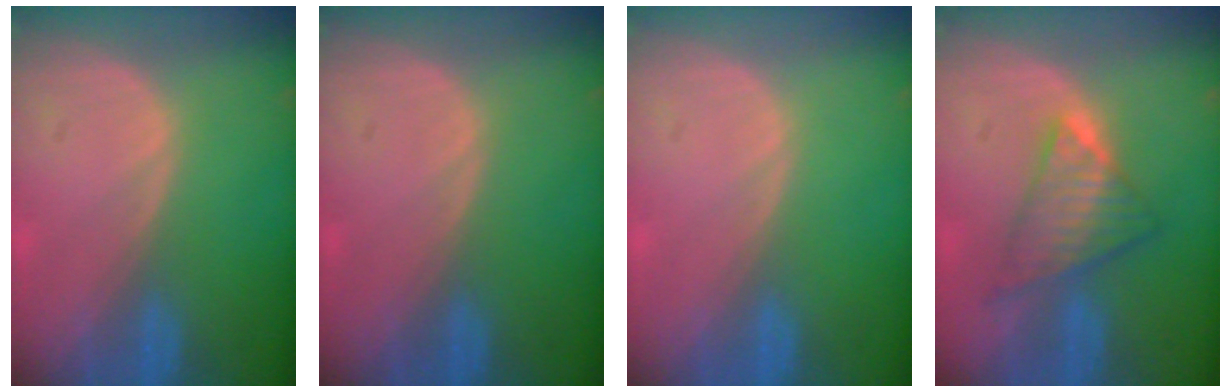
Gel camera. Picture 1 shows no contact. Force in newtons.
{"total": 0.0}
{"total": 0.0}
{"total": 6.3, "press": 6.2, "slide": 1.4}